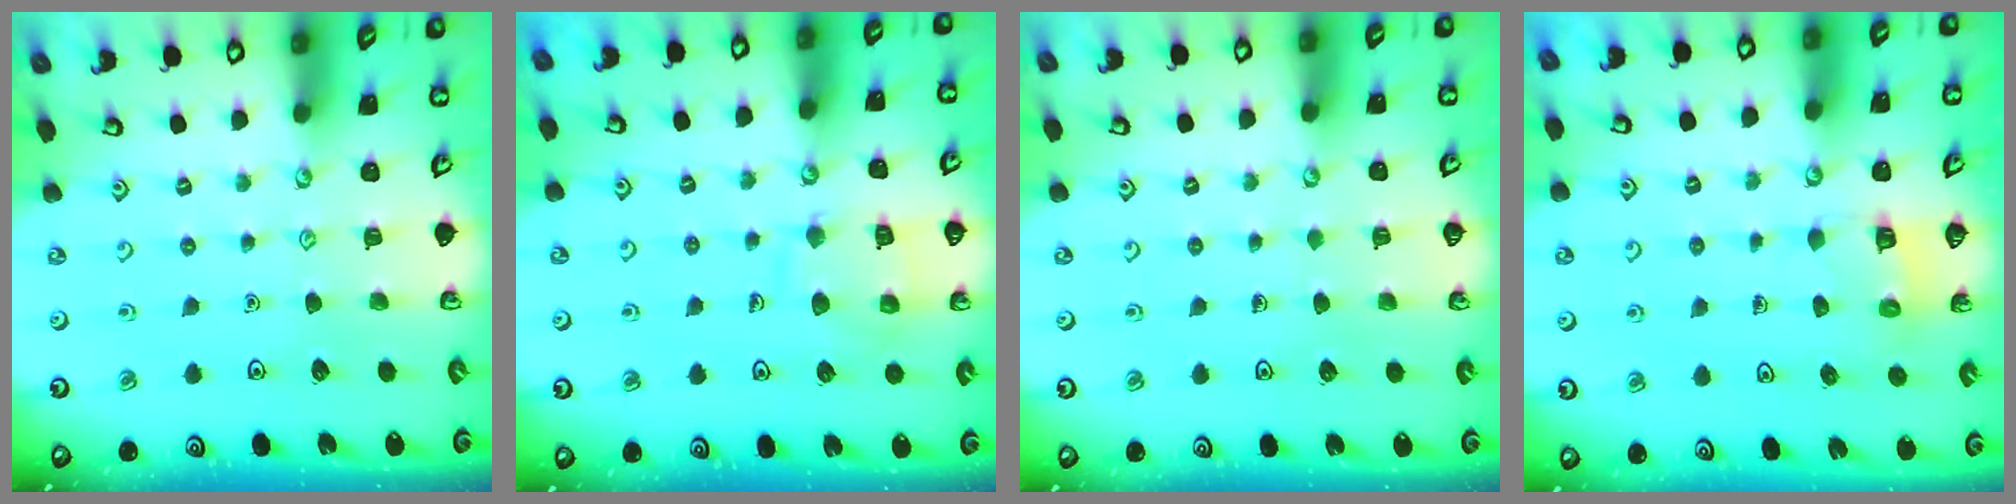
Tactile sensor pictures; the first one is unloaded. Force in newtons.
{"total": 10.1, "press": 10.1, "slide": 0.6}
{"total": 0.8, "press": 0.8, "slide": 0.3}
{"total": 3.6, "press": 3.6, "slide": 0.1}